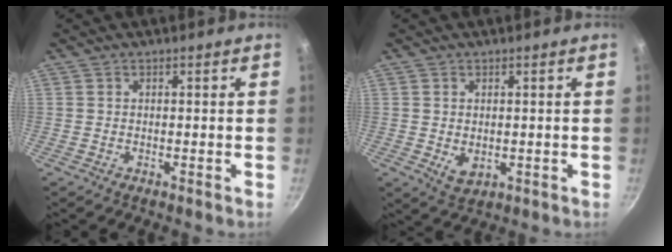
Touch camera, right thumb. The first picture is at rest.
{"total": 3.8, "force": [0.0, 2.6, 2.7], "torque": [-0.042, -0.012, 0.007]}